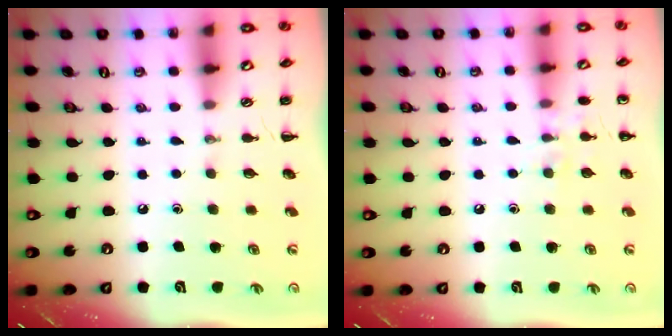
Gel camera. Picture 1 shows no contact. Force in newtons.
{"total": 5.7, "press": 5.6, "slide": 1.4}